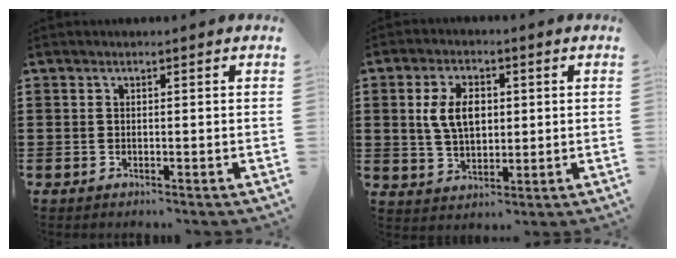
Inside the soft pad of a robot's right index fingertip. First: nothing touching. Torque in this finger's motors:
{"motor_torque": [1.08, 1.06, 0.62, 0.11]}